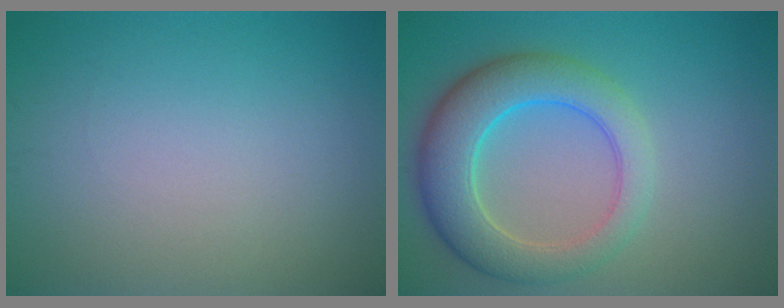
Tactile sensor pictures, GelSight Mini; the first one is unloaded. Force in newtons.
{"total": 7.0, "press": 7.0, "slide": 0.3}